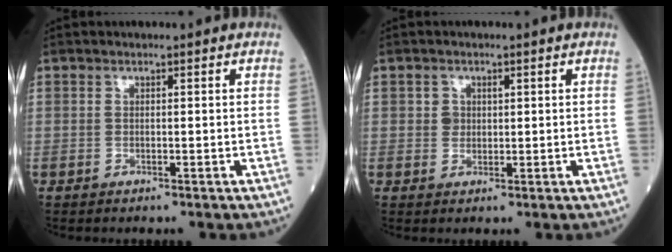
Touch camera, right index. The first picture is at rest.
{"total": 1.8, "force": [0.4, 1.6, 0.6], "torque": [-0.009, 0.000, 0.006]}